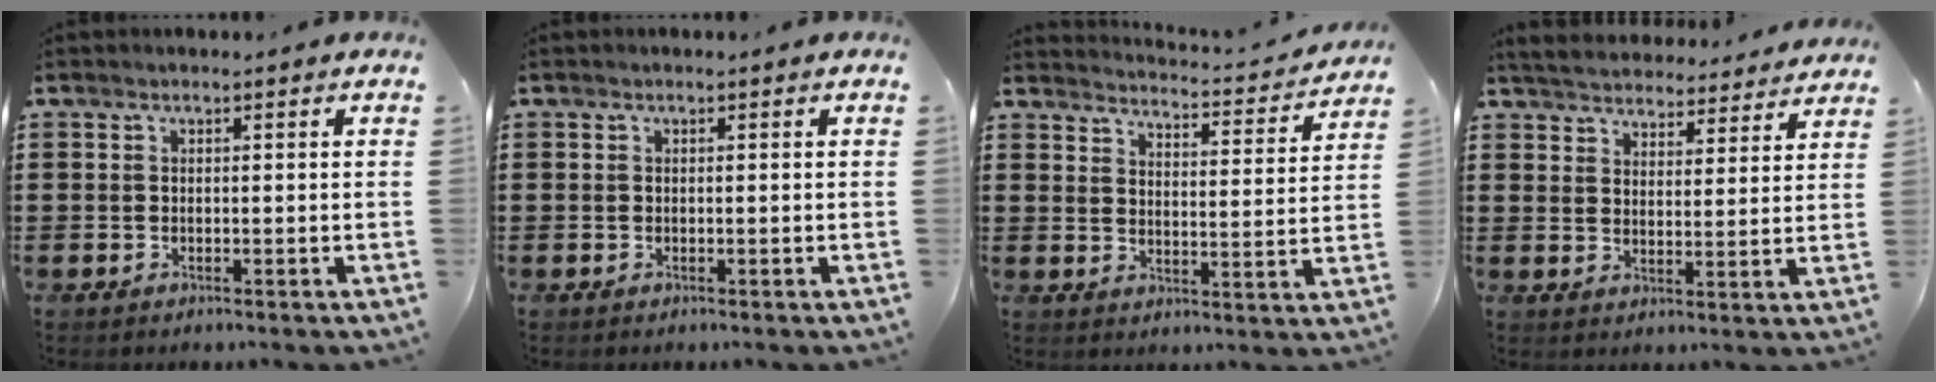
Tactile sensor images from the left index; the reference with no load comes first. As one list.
[{"total": 0.0}, {"total": 3.1, "force": [3.1, -0.4, 0.5], "torque": [-0.021, -0.033, 0.044]}, {"total": 4.8, "force": [4.8, 0.2, 0.3], "torque": [-0.030, -0.029, 0.082]}]